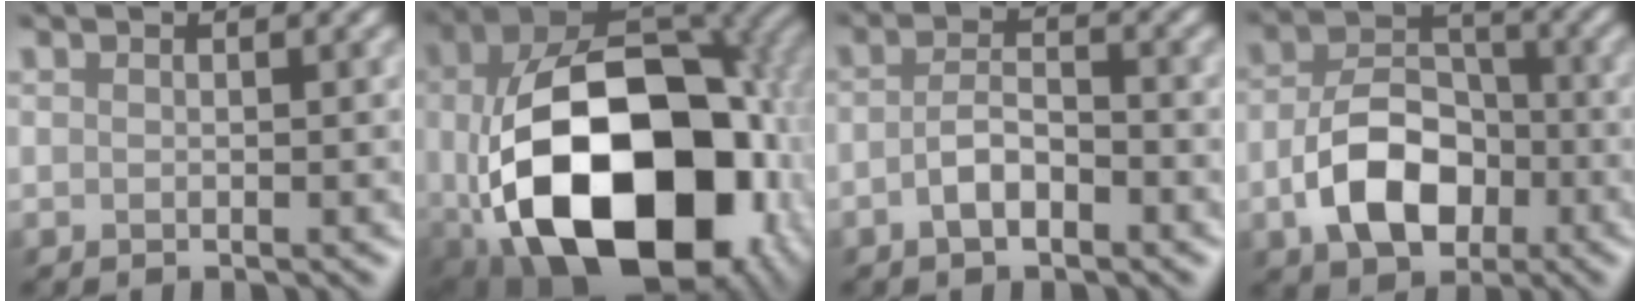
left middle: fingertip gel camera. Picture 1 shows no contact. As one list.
[{"total": 19.4, "force": [-3.1, 12.7, 14.3], "torque": [-0.287, -0.051, -0.018]}, {"total": 2.4, "force": [-1.2, 0.9, 1.9], "torque": [-0.043, 0.006, -0.026]}, {"total": 6.9, "force": [-2.3, 4.6, 4.5], "torque": [-0.086, 0.005, -0.043]}]